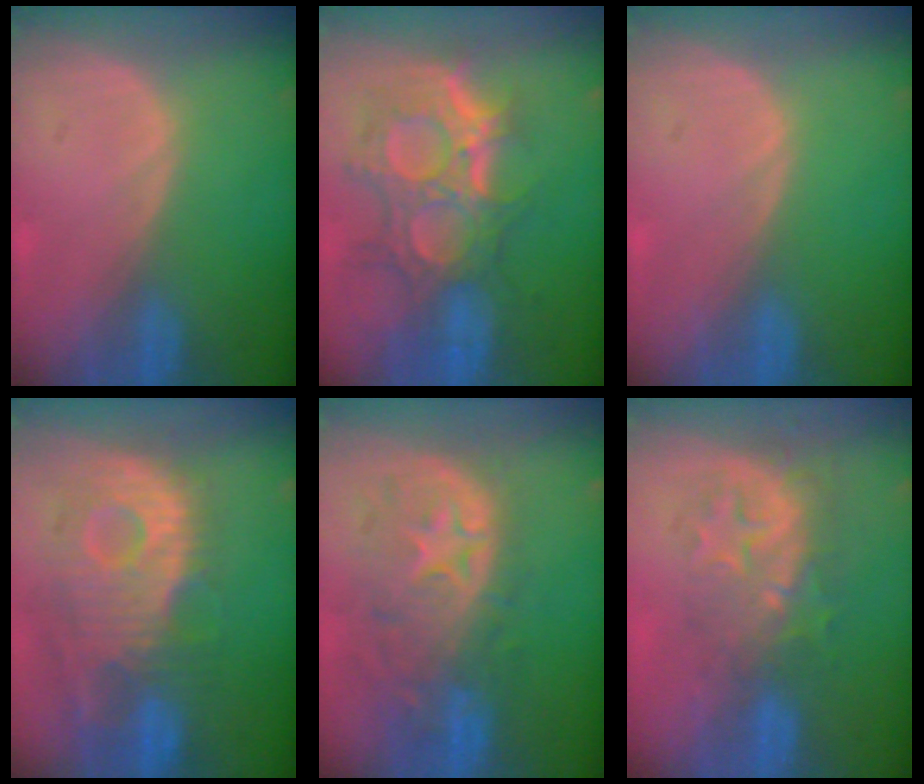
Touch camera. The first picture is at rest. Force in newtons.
{"total": 11.8, "press": 10.6, "slide": 5.2}
{"total": 0.0}
{"total": 11.8, "press": 10.6, "slide": 5.1}
{"total": 11.1, "press": 9.7, "slide": 5.2}
{"total": 9.0, "press": 8.0, "slide": 4.2}